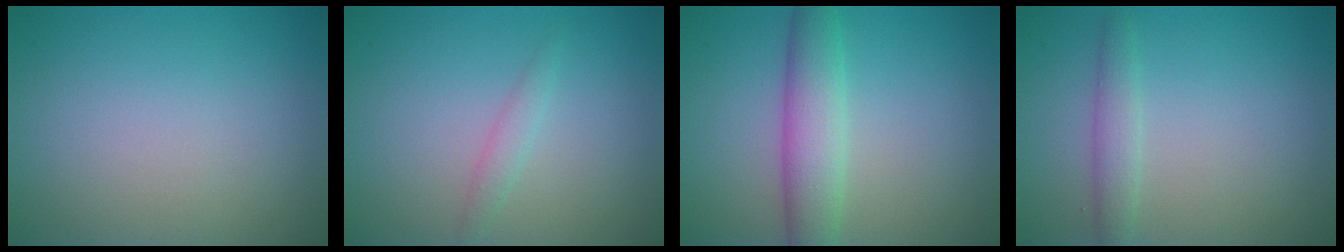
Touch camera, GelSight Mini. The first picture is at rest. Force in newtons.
{"total": 1.2, "press": 1.2, "slide": 0.1}
{"total": 4.5, "press": 4.5, "slide": 0.1}
{"total": 1.9, "press": 1.8, "slide": 0.1}